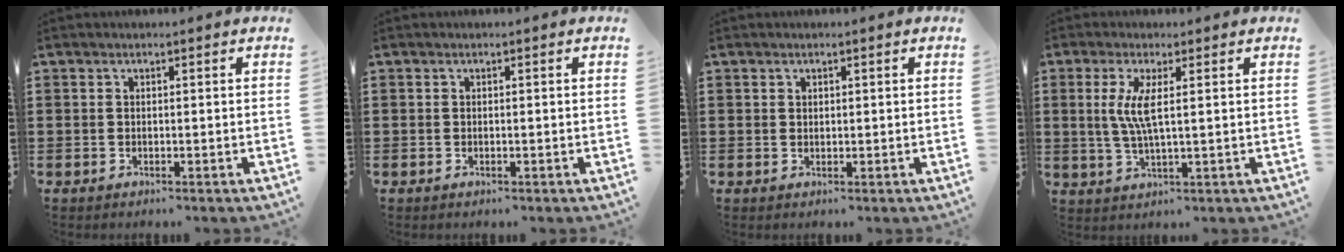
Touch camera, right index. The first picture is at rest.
{"total": 0.0}
{"total": 0.8, "force": [0.5, 0.6, 0.2], "torque": [-0.005, 0.002, 0.009]}
{"total": 5.2, "force": [1.1, 0.6, 5.1], "torque": [-0.115, -0.009, 0.012]}